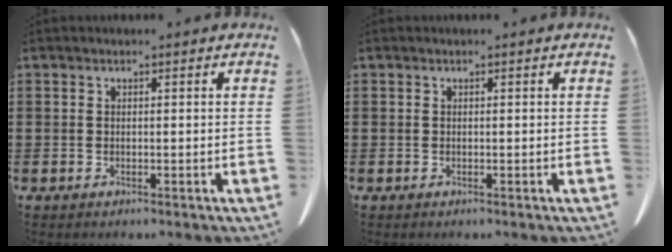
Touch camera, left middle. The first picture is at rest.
{"total": 0.0}